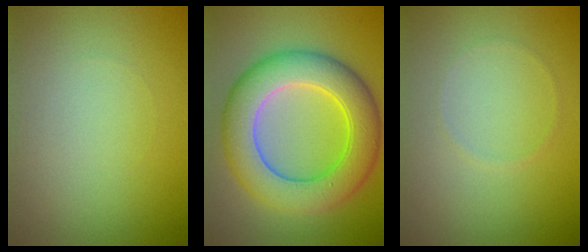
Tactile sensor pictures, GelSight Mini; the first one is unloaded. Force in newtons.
{"total": 8.9, "press": 8.9, "slide": 0.2}
{"total": 0.5, "press": 0.5, "slide": 0.1}